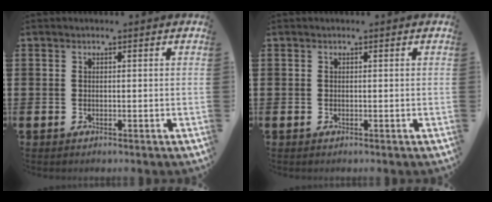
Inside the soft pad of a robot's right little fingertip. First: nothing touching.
{"total": 0.0}